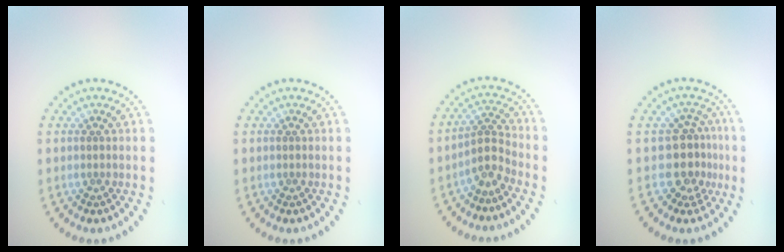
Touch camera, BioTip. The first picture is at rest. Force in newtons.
{"total": 0.0}
{"total": 2.5, "press": 1.7, "slide": 1.8}
{"total": 3.2, "press": 2.4, "slide": 2.1}